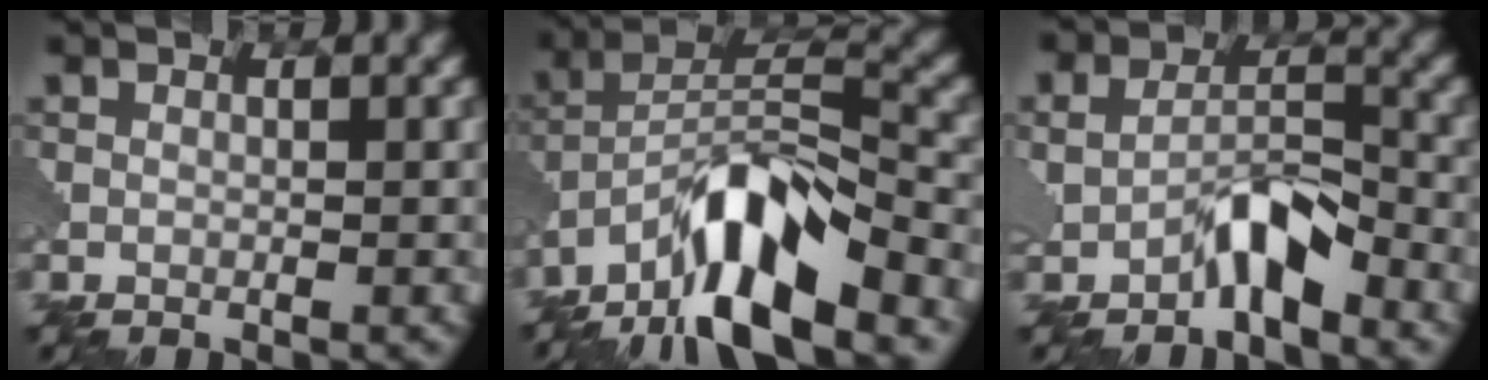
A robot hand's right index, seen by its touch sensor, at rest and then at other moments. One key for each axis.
{"total": 10.9, "fx": -7.4, "fy": 3.1, "fz": 7.5, "tx": -0.122, "ty": 0.016, "tz": -0.147}
{"total": 3.4, "fx": -2.0, "fy": 1.7, "fz": 2.2, "tx": -0.033, "ty": 0.014, "tz": -0.038}